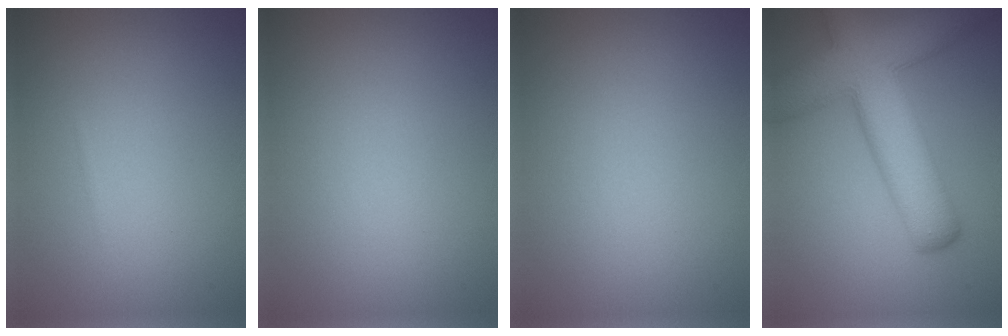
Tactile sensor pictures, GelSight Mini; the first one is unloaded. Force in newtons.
{"total": 0.0}
{"total": 0.0}
{"total": 10.4, "press": 10.4, "slide": 0.5}